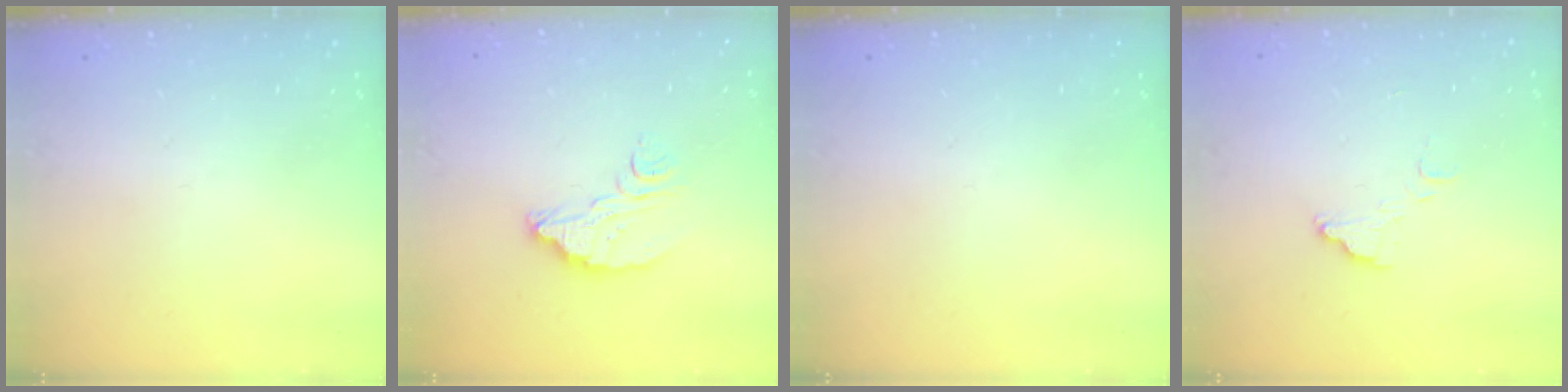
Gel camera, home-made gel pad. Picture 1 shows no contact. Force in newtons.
{"total": 8.9, "press": 8.9, "slide": 0.7}
{"total": 0.0}
{"total": 5.2, "press": 5.2, "slide": 0.3}